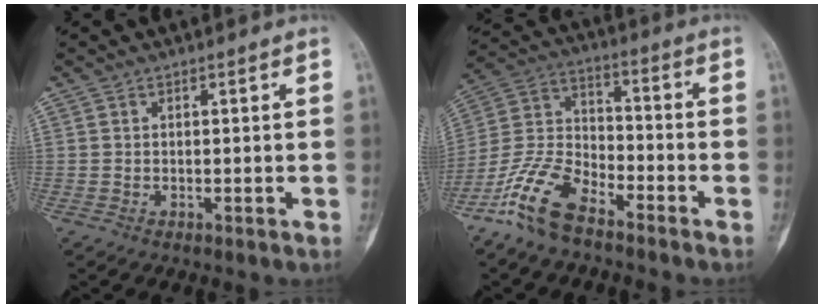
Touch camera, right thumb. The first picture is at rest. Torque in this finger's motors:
{"motor_torque": [0.23, 0.17, 1.00, -1.37, -0.03]}